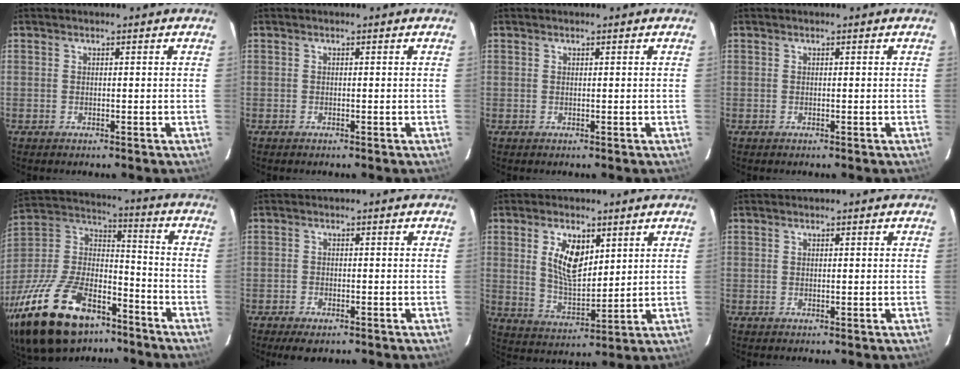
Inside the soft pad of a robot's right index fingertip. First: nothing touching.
{"total": 0.0}
{"total": 0.0}
{"total": 0.0}
{"total": 33.1, "force": [-21.0, 16.5, 19.5], "torque": [-0.425, -0.011, -0.339]}
{"total": 4.2, "force": [-3.2, 1.8, 2.2], "torque": [-0.055, -0.014, -0.052]}
{"total": 9.5, "force": [3.6, 4.8, 7.4], "torque": [-0.136, 0.005, 0.077]}
{"total": 0.0}